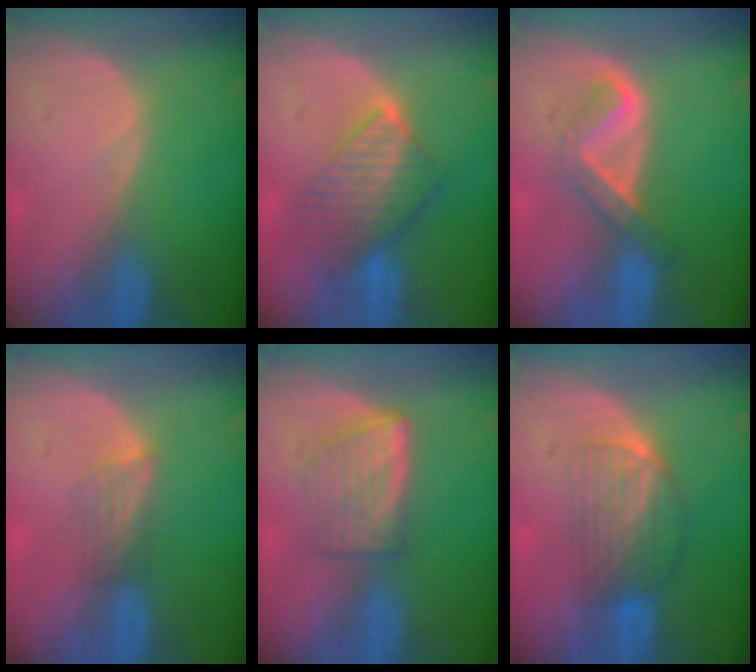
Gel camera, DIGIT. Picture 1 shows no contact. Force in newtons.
{"total": 7.3, "press": 7.1, "slide": 1.8}
{"total": 5.4, "press": 4.7, "slide": 2.6}
{"total": 2.8, "press": 2.5, "slide": 1.4}
{"total": 6.1, "press": 5.4, "slide": 2.7}
{"total": 6.8, "press": 6.0, "slide": 3.2}